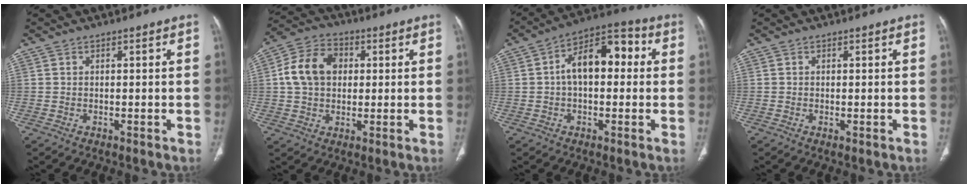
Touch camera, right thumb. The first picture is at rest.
{"total": 11.2, "force": [1.6, 8.4, 7.2], "torque": [-0.118, 0.018, 0.021]}
{"total": 12.4, "force": [1.4, 7.0, 10.1], "torque": [-0.142, 0.040, 0.011]}
{"total": 0.5, "force": [-0.2, 0.1, 0.5], "torque": [-0.013, -0.004, -0.003]}